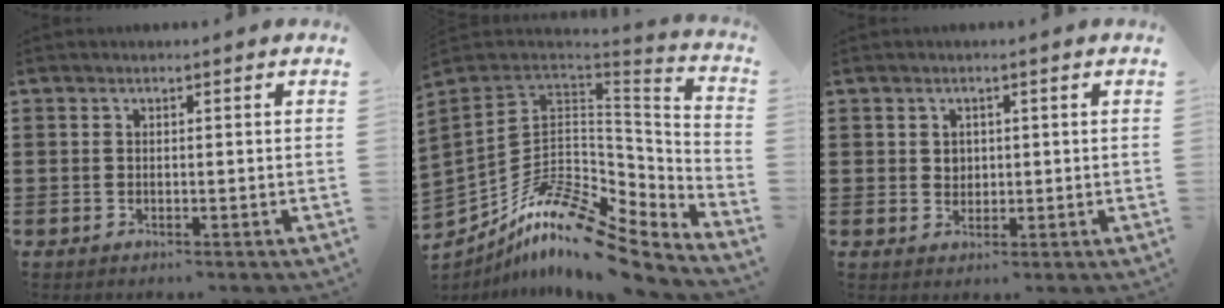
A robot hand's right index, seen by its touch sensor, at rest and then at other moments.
{"total": 13.9, "force": [-8.9, 6.1, 8.8], "torque": [-0.189, 0.016, -0.168]}
{"total": 1.7, "force": [0.6, 1.5, 0.5], "torque": [-0.015, 0.007, 0.010]}